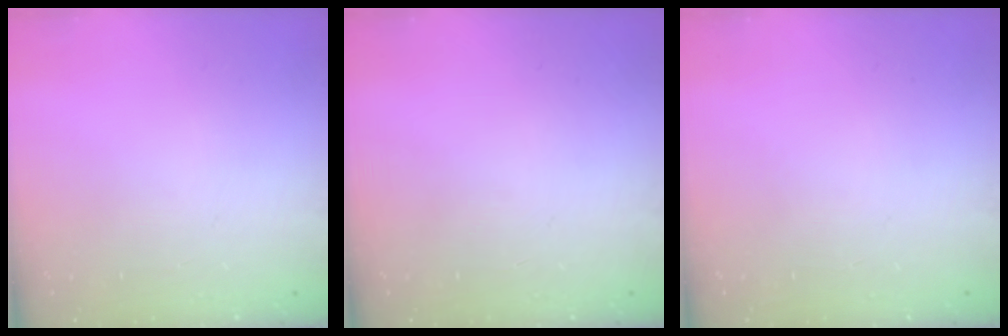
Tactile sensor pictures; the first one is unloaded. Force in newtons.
{"total": 0.0}
{"total": 0.0}